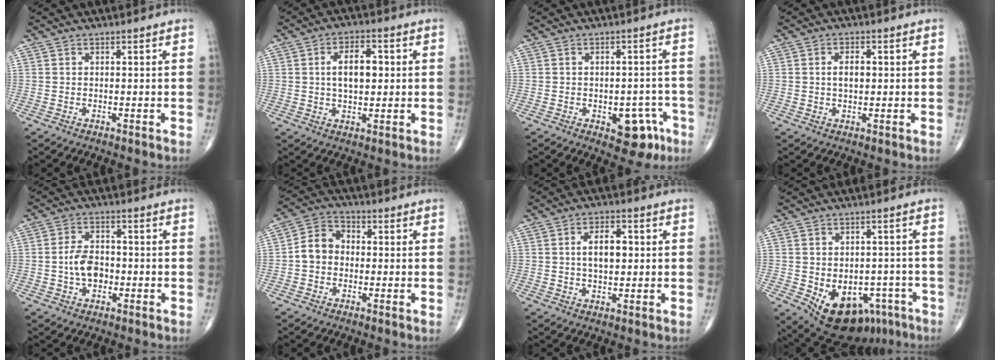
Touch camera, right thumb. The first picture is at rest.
{"total": 7.9, "force": [1.1, 4.4, 6.5], "torque": [-0.094, 0.007, 0.017]}
{"total": 7.9, "force": [-3.5, 4.5, 5.5], "torque": [-0.036, 0.025, -0.036]}
{"total": 3.4, "force": [0.4, 2.0, 2.8], "torque": [-0.047, 0.001, 0.006]}
{"total": 6.4, "force": [-1.0, 4.3, 4.6], "torque": [-0.072, 0.015, -0.022]}
{"total": 6.8, "force": [-0.6, 5.6, 3.8], "torque": [-0.053, 0.027, -0.026]}
{"total": 6.8, "force": [0.9, 3.8, 5.6], "torque": [-0.080, 0.005, 0.013]}
{"total": 15.6, "force": [-6.8, 10.3, 9.4], "torque": [-0.121, 0.021, -0.078]}